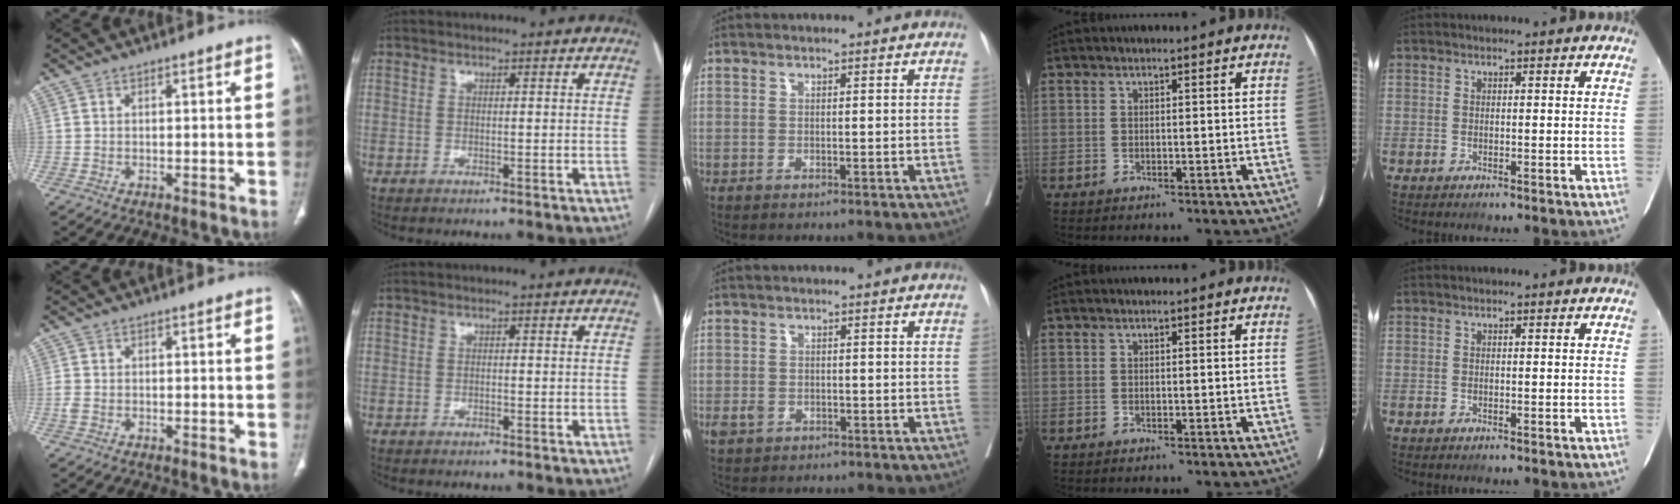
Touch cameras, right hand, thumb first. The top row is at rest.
{"thumb": {"total": 1.5, "force": [-0.5, 1.0, 1.0], "torque": [-0.030, -0.002, -0.011]}, "middle": {"total": 2.1, "force": [-0.8, 1.7, 1.1], "torque": [-0.017, 0.002, -0.007]}}